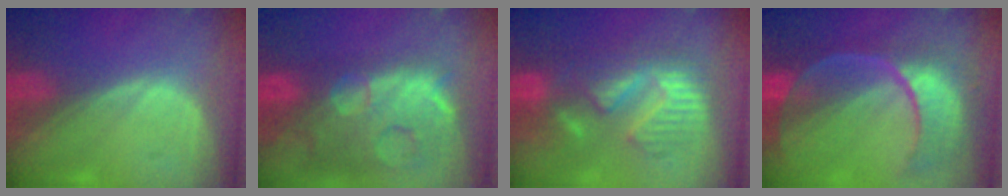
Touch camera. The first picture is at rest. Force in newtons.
{"total": 14.7, "press": 11.9, "slide": 8.6}
{"total": 9.6, "press": 9.6, "slide": 0.3}
{"total": 11.2, "press": 9.4, "slide": 6.1}